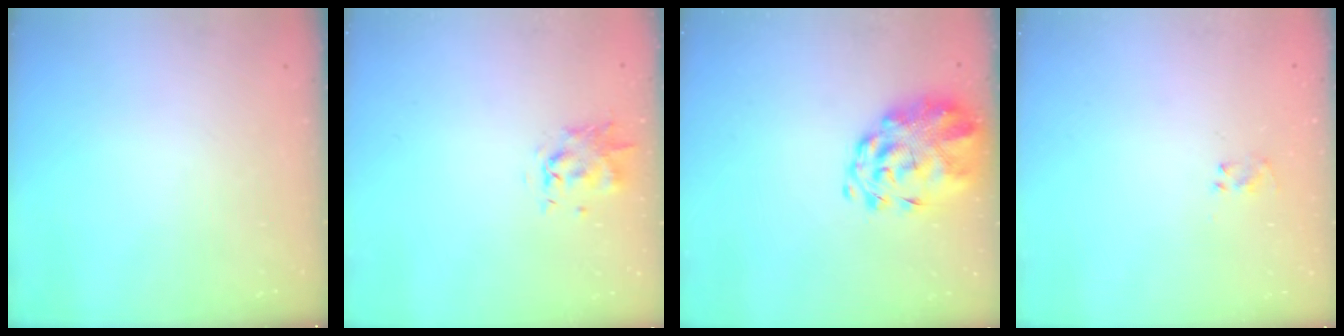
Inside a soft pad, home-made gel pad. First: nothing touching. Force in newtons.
{"total": 1.0, "press": 0.9, "slide": 0.3}
{"total": 4.8, "press": 4.5, "slide": 1.7}
{"total": 2.3, "press": 2.1, "slide": 0.9}